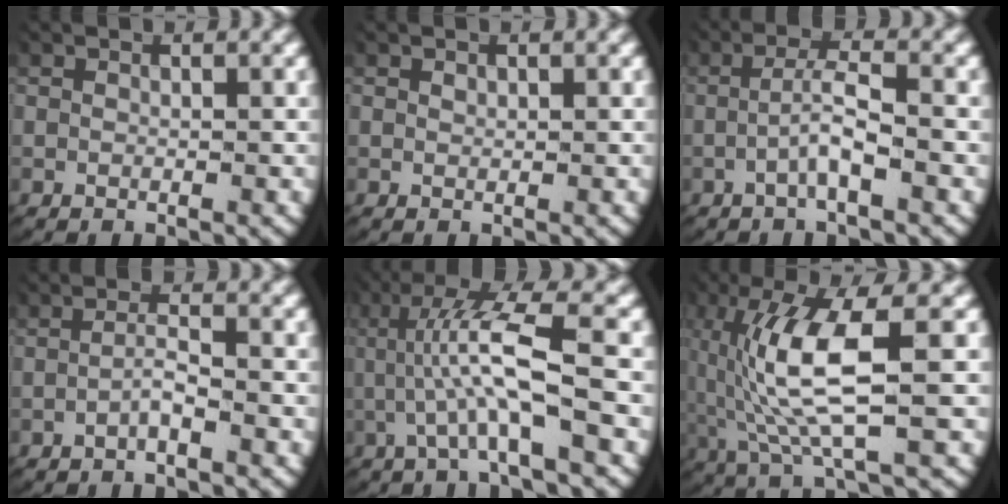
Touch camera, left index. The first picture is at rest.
{"total": 0.0}
{"total": 3.0, "force": [-1.2, 0.5, 2.7], "torque": [-0.054, 0.003, -0.022]}
{"total": 1.7, "force": [-1.1, 0.1, 1.3], "torque": [-0.030, -0.005, -0.020]}
{"total": 5.9, "force": [0.7, 1.2, 5.7], "torque": [-0.102, 0.014, 0.006]}
{"total": 7.4, "force": [-0.1, 2.0, 7.1], "torque": [-0.157, -0.007, 0.010]}